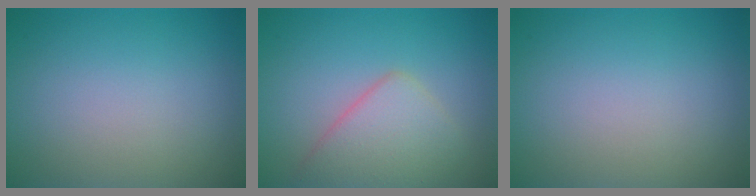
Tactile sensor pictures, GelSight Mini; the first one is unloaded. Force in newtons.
{"total": 4.3, "press": 4.3, "slide": 0.1}
{"total": 0.0}